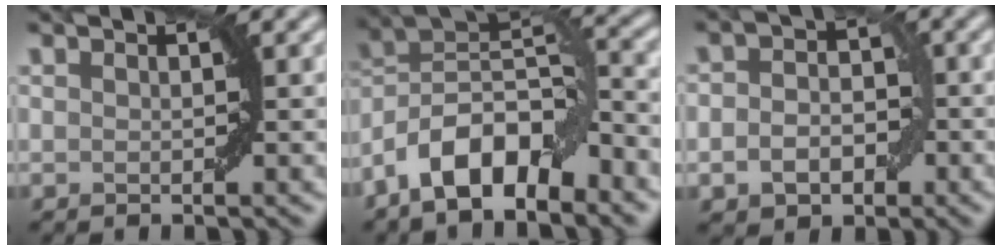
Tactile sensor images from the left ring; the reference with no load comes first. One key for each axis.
{"total": 9.7, "fx": -5.6, "fy": 3.8, "fz": 7.0, "tx": -0.112, "ty": 0.010, "tz": -0.108}
{"total": 4.4, "fx": -1.2, "fy": 3.2, "fz": 2.6, "tx": -0.027, "ty": -0.002, "tz": -0.027}